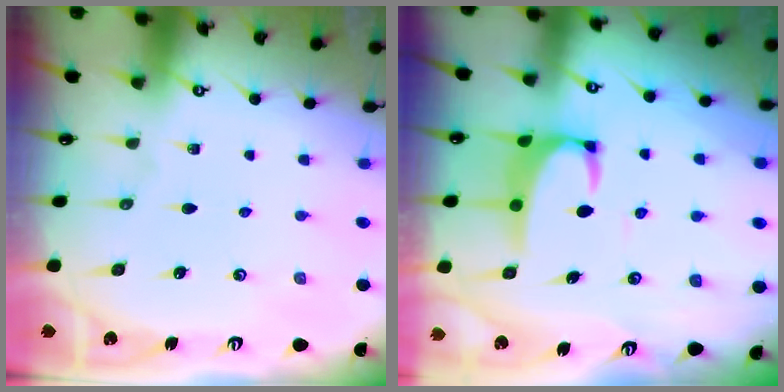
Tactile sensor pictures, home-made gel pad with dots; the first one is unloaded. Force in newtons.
{"total": 3.0, "press": 2.9, "slide": 0.8}